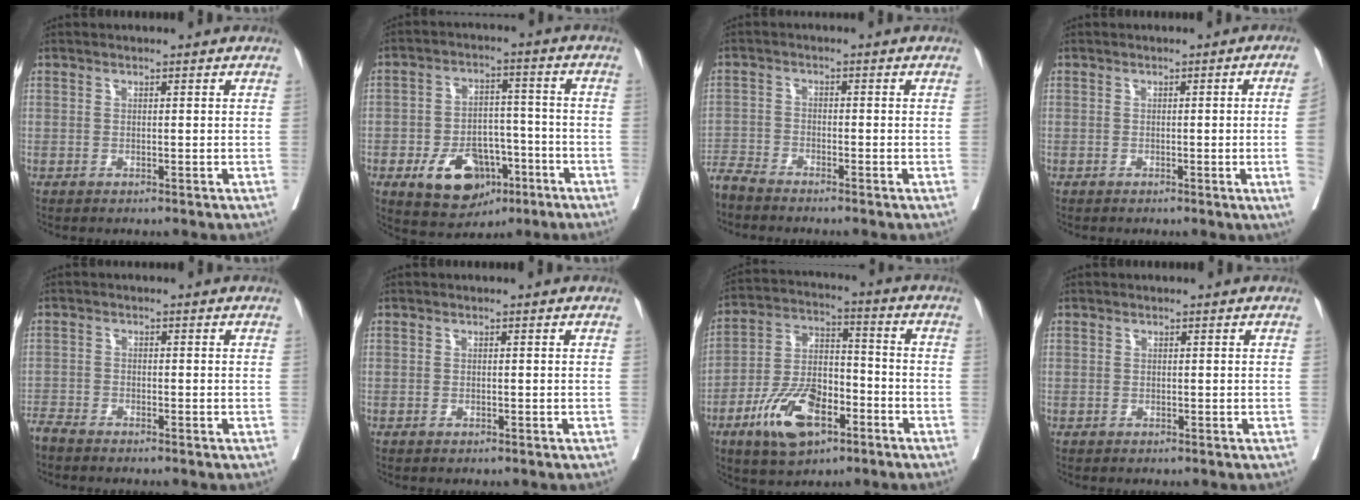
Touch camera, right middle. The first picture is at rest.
{"total": 11.3, "force": [-5.4, 7.0, 7.0], "torque": [-0.112, 0.010, -0.078]}
{"total": 4.1, "force": [-4.1, -0.1, 0.7], "torque": [-0.006, -0.015, -0.081]}
{"total": 5.9, "force": [-0.7, -2.2, 5.4], "torque": [-0.068, -0.015, -0.005]}
{"total": 2.6, "force": [-2.5, 0.2, 0.6], "torque": [-0.010, -0.008, -0.049]}
{"total": 0.0}
{"total": 13.0, "force": [-6.6, 5.8, 9.5], "torque": [-0.189, 0.003, -0.116]}
{"total": 0.0}